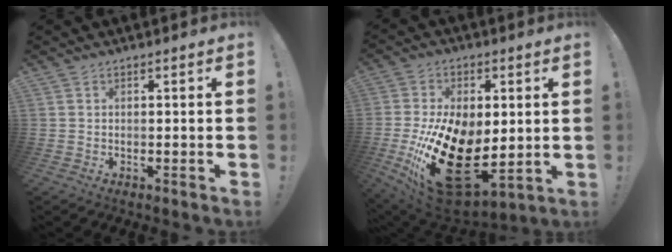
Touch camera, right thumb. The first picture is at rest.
{"total": 25.8, "force": [-4.4, 15.5, 20.1], "torque": [-0.371, 0.012, -0.050]}